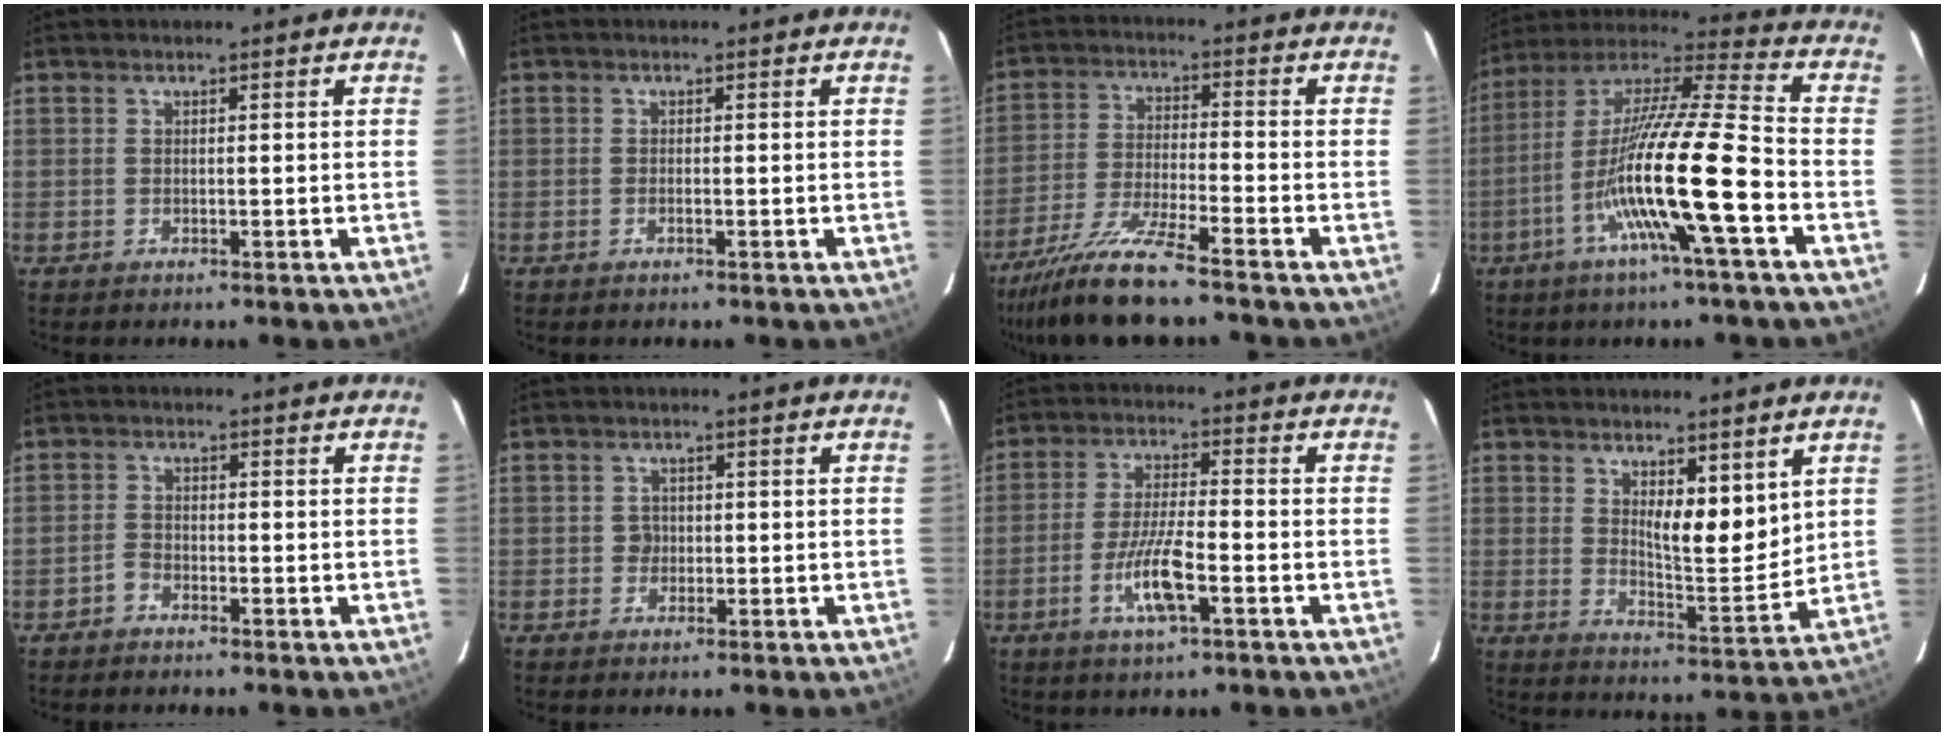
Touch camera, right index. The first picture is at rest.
{"total": 0.5, "force": [-0.2, 0.0, 0.5], "torque": [-0.012, 0.000, -0.003]}
{"total": 10.2, "force": [-8.2, -0.1, 6.1], "torque": [-0.116, -0.028, -0.152]}
{"total": 18.0, "force": [-5.8, -0.4, 17.0], "torque": [-0.321, -0.003, -0.113]}
{"total": 1.4, "force": [-1.1, 0.7, 0.4], "torque": [-0.008, 0.003, -0.022]}
{"total": 1.6, "force": [-0.1, 1.5, 0.6], "torque": [-0.009, 0.003, -0.001]}
{"total": 8.0, "force": [-3.2, 1.1, 7.2], "torque": [-0.142, -0.006, -0.058]}
{"total": 7.3, "force": [3.4, 2.3, 6.1], "torque": [-0.099, -0.018, 0.065]}